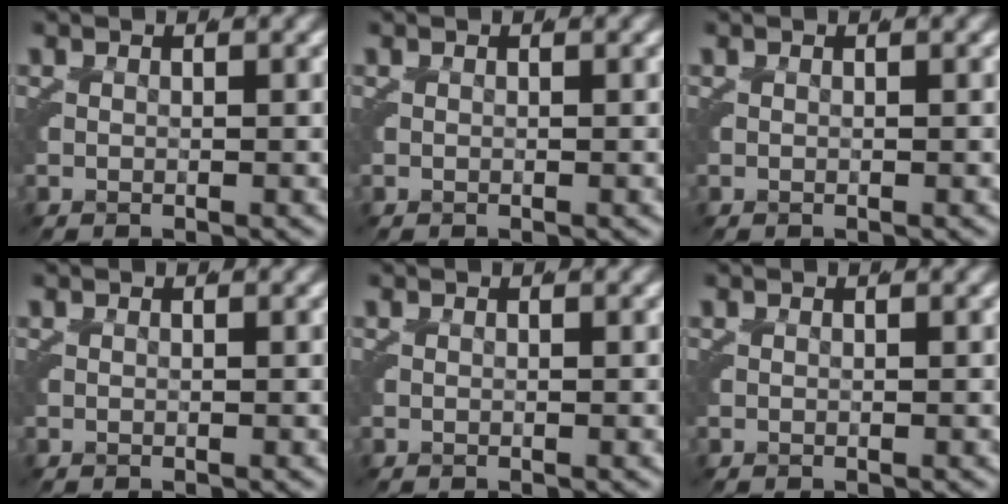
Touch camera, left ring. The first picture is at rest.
{"total": 0.0}
{"total": 0.0}
{"total": 0.0}
{"total": 0.0}
{"total": 0.0}